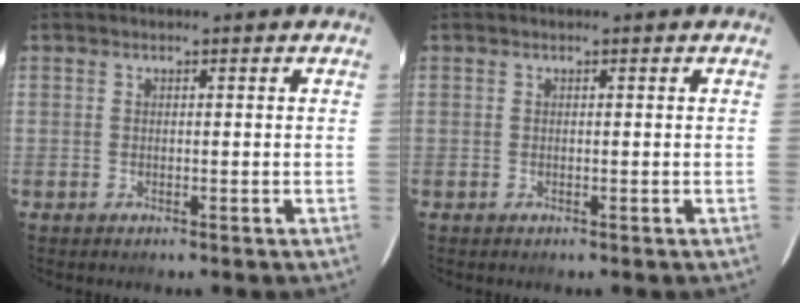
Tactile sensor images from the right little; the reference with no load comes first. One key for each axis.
{"total": 0.0}